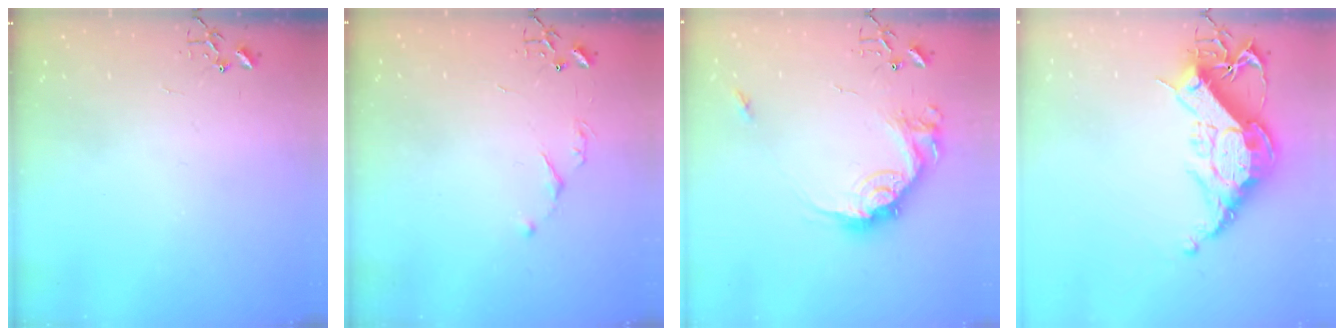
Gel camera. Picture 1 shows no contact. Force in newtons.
{"total": 4.3, "press": 4.3, "slide": 0.7}
{"total": 16.6, "press": 16.6, "slide": 0.9}
{"total": 18.5, "press": 18.4, "slide": 1.5}